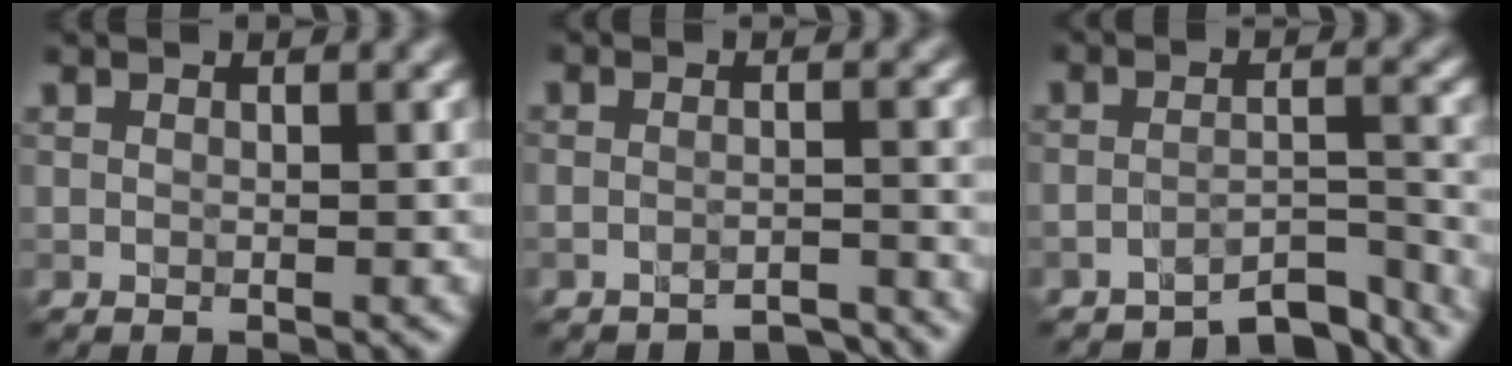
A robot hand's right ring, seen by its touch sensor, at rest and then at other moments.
{"total": 2.4, "force": [-2.4, 0.0, 0.2], "torque": [0.004, 0.001, -0.041]}
{"total": 4.5, "force": [-4.4, 0.5, 1.1], "torque": [-0.012, 0.001, -0.066]}